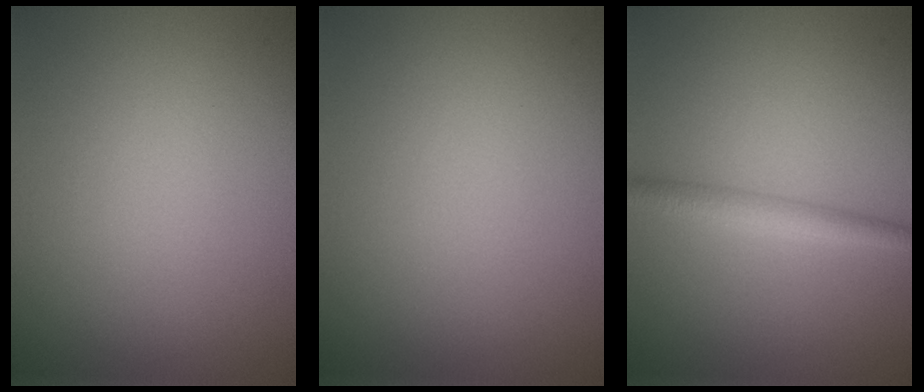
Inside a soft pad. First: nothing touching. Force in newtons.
{"total": 0.0}
{"total": 2.3, "press": 2.3, "slide": 0.1}